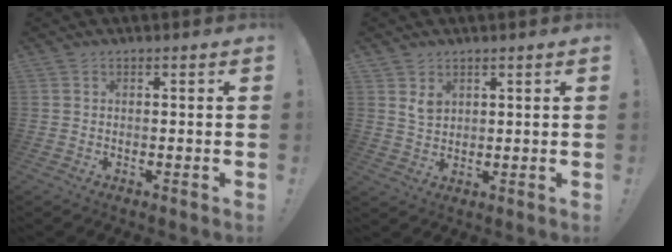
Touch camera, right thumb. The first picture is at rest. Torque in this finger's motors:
{"motor_torque": [-0.05, -0.10, -0.19, -0.05, 0.00]}